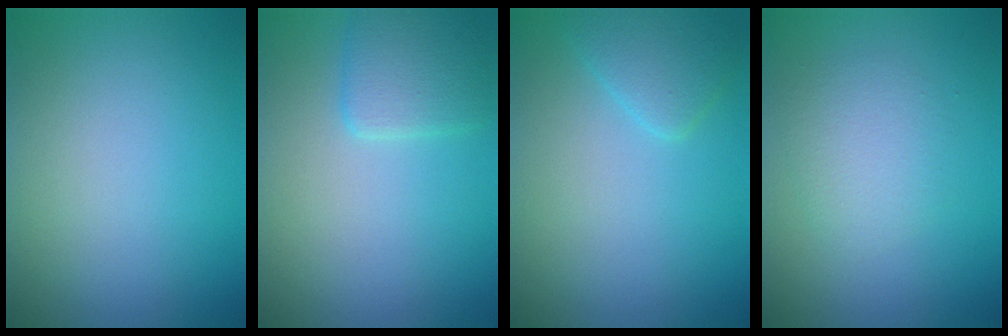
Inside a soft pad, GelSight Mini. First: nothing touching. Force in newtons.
{"total": 2.6, "press": 2.6, "slide": 0.1}
{"total": 2.2, "press": 2.2, "slide": 0.1}
{"total": 2.4, "press": 2.4, "slide": 0.0}